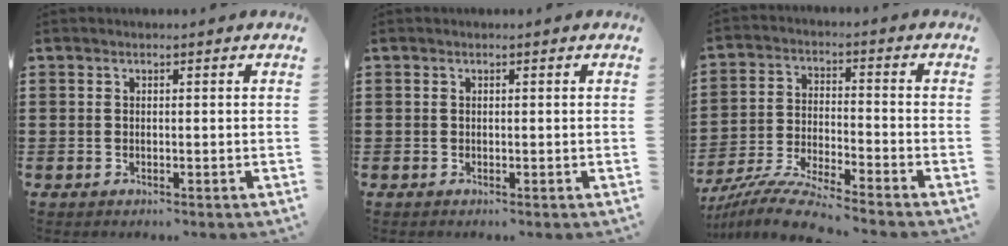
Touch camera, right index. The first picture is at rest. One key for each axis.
{"total": 0.0}
{"total": 7.6, "fx": -7.2, "fy": -0.3, "fz": 2.5, "tx": -0.066, "ty": -0.007, "tz": -0.145}